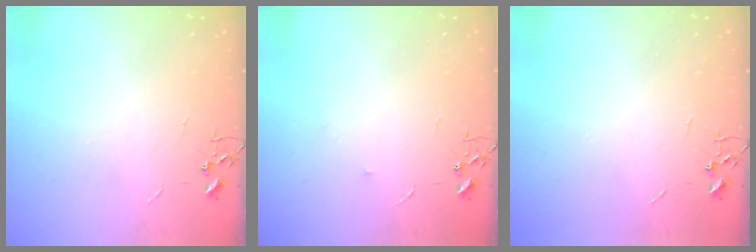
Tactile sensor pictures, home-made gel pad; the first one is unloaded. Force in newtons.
{"total": 3.7, "press": 3.7, "slide": 0.5}
{"total": 0.0}